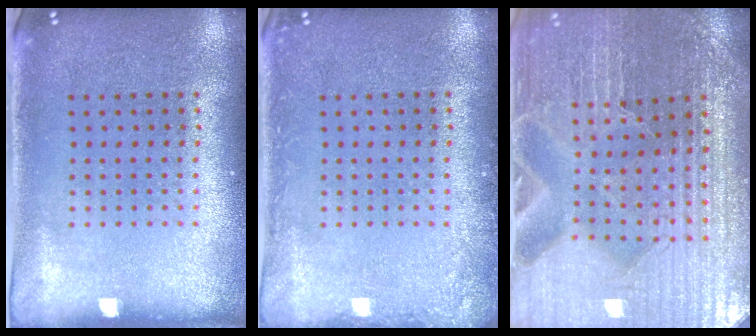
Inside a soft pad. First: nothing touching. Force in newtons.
{"total": 1.3, "press": 1.3, "slide": 0.1}
{"total": 3.9, "press": 3.8, "slide": 0.7}